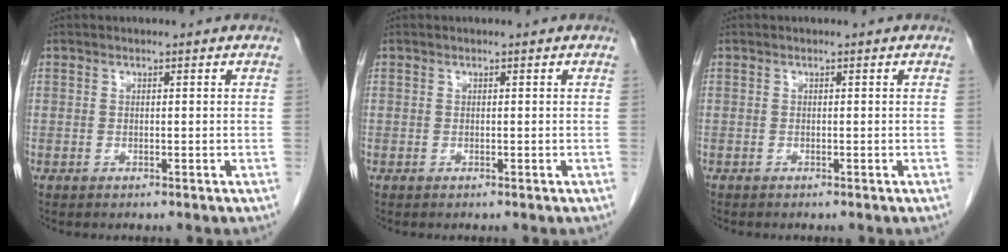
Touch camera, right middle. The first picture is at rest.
{"total": 0.0}
{"total": 0.0}